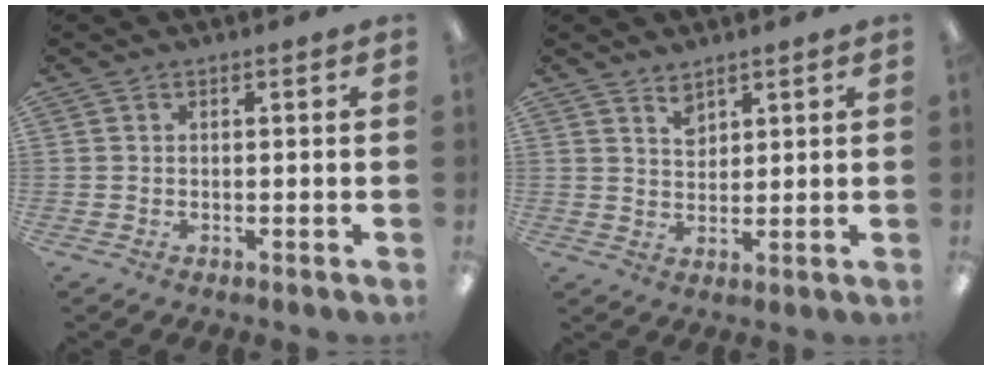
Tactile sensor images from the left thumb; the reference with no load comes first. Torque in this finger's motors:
{"motor_torque": [0.28, -0.18, -0.10, -0.09, -0.02]}